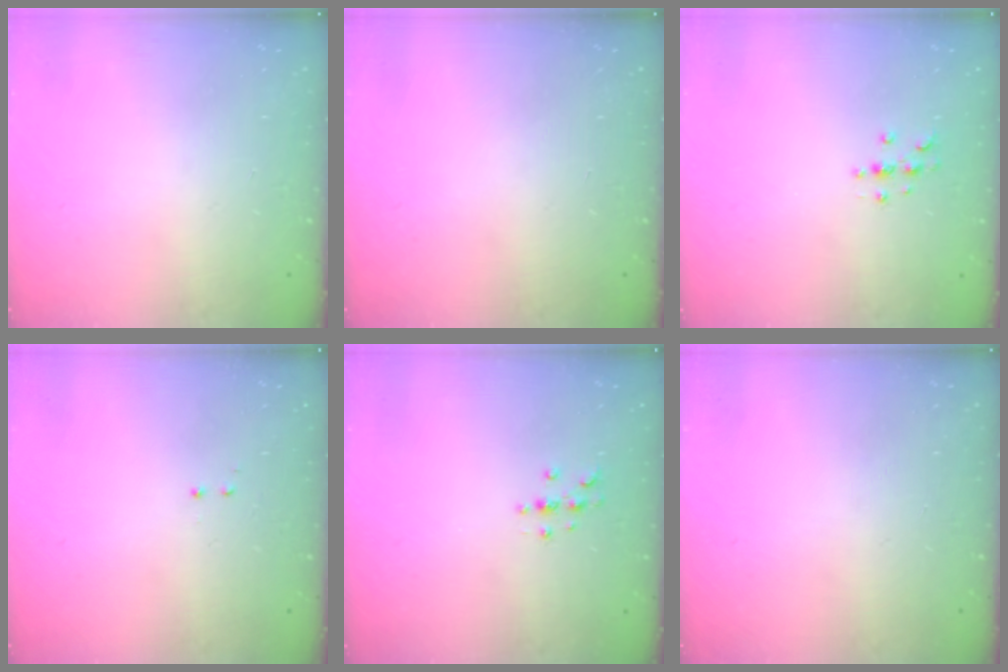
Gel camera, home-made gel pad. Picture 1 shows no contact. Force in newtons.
{"total": 0.0}
{"total": 3.0, "press": 3.0, "slide": 0.4}
{"total": 0.5, "press": 0.5, "slide": 0.3}
{"total": 3.0, "press": 3.0, "slide": 0.4}
{"total": 0.0}